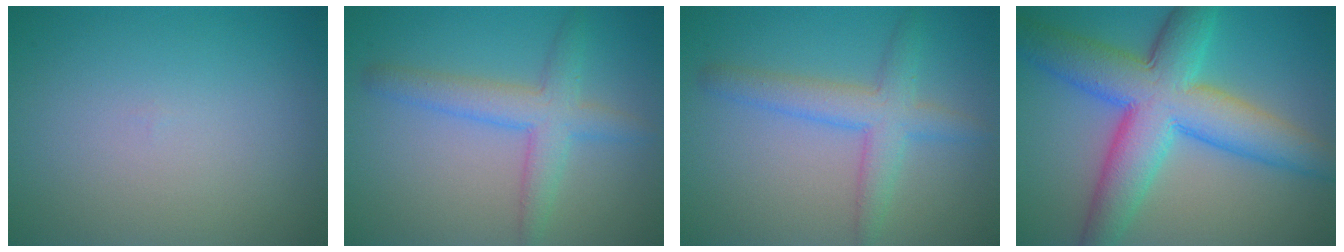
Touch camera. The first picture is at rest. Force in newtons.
{"total": 4.0, "press": 3.9, "slide": 0.2}
{"total": 4.0, "press": 3.9, "slide": 0.2}
{"total": 10.5, "press": 10.5, "slide": 0.2}